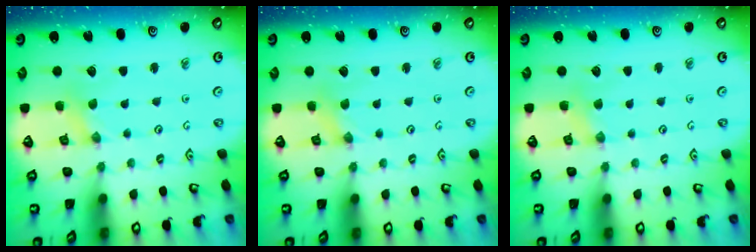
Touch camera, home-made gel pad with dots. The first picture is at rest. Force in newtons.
{"total": 0.0}
{"total": 3.7, "press": 3.6, "slide": 0.6}